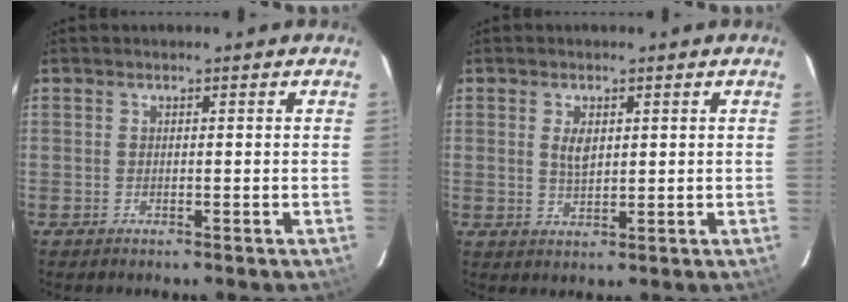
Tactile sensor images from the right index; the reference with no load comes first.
{"total": 3.5, "force": [1.0, 1.8, 2.8], "torque": [-0.049, 0.000, 0.020]}